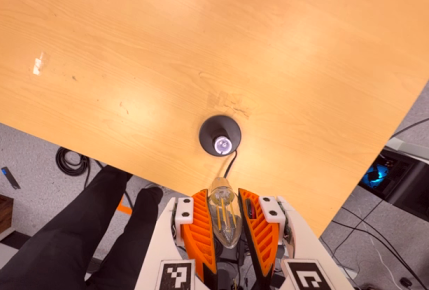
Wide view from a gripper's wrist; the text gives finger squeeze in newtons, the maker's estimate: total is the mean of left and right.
{"total": 13.5, "left": 14.2, "right": 12.8}